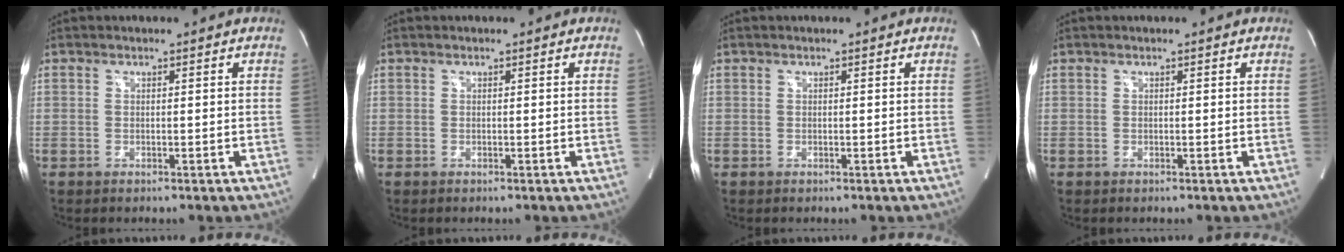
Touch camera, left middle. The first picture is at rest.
{"total": 0.0}
{"total": 0.0}
{"total": 0.0}